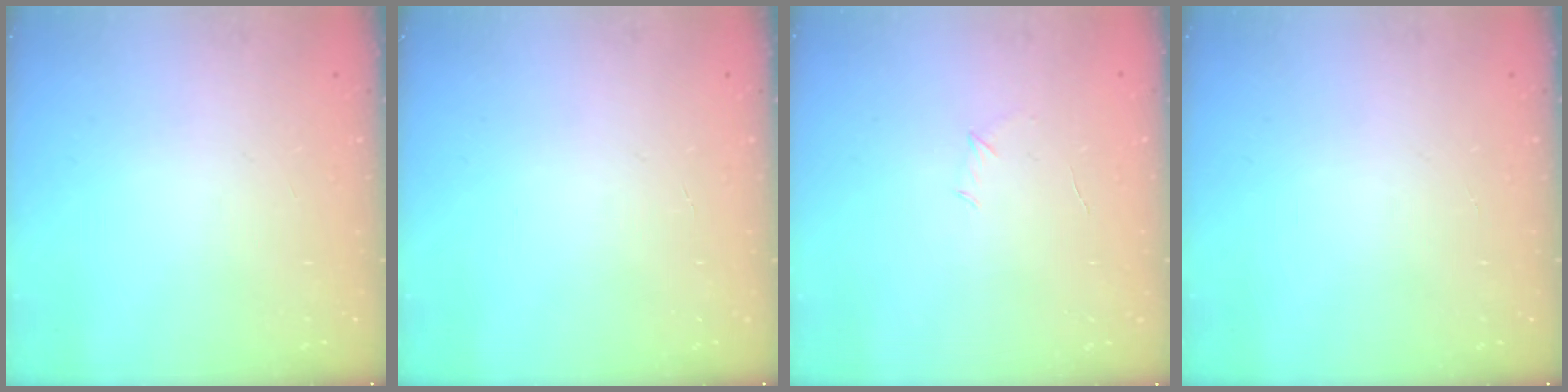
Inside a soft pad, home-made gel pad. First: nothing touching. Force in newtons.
{"total": 0.0}
{"total": 3.8, "press": 3.6, "slide": 1.0}
{"total": 0.0}